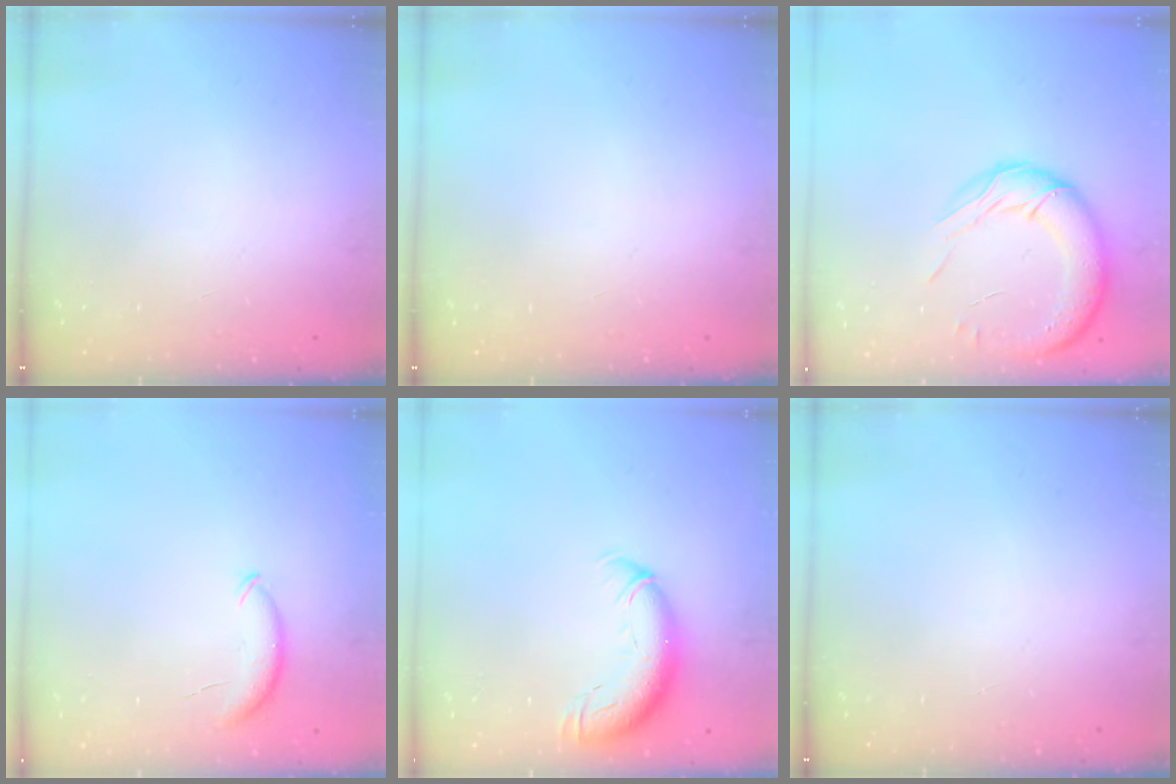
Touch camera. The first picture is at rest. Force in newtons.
{"total": 0.0}
{"total": 16.4, "press": 15.8, "slide": 4.5}
{"total": 7.4, "press": 7.4, "slide": 1.1}
{"total": 12.1, "press": 11.7, "slide": 3.1}
{"total": 0.0}